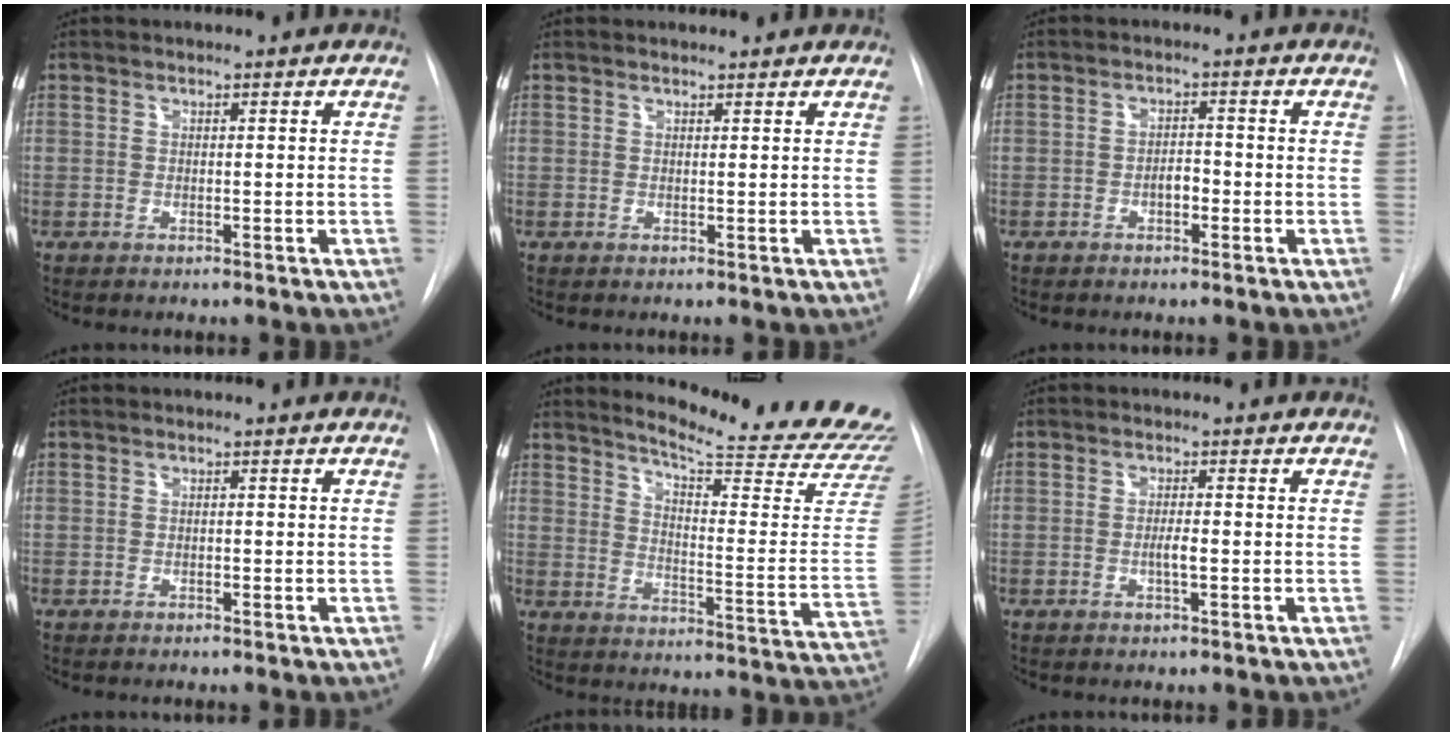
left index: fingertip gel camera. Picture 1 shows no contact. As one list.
[{"total": 0.8, "force": [0.8, 0.2, 0.1], "torque": [-0.008, 0.003, 0.011]}, {"total": 2.3, "force": [-1.5, 0.9, 1.5], "torque": [-0.018, 0.000, -0.025]}, {"total": 0.7, "force": [-0.7, 0.0, 0.0], "torque": [0.000, -0.006, -0.013]}, {"total": 23.1, "force": [21.6, 0.2, 8.2], "torque": [-0.114, -0.142, 0.256]}, {"total": 2.1, "force": [-1.1, 0.1, 1.8], "torque": [-0.033, -0.005, -0.018]}]